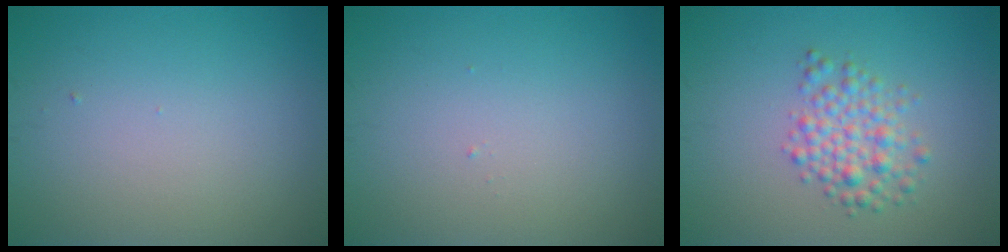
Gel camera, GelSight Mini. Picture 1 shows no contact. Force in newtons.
{"total": 0.0}
{"total": 3.2, "press": 3.2, "slide": 0.0}